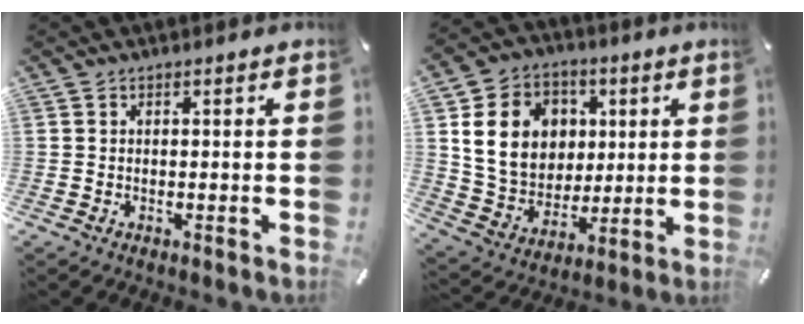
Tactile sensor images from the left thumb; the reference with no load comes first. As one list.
[{"total": 15.8, "force": [3.6, 13.6, 7.0], "torque": [-0.131, 0.004, 0.075]}]